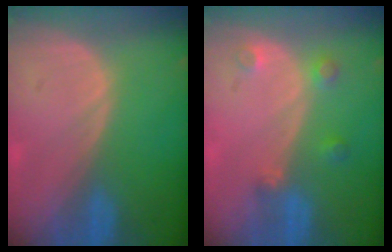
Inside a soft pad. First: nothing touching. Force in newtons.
{"total": 3.0, "press": 2.8, "slide": 1.1}